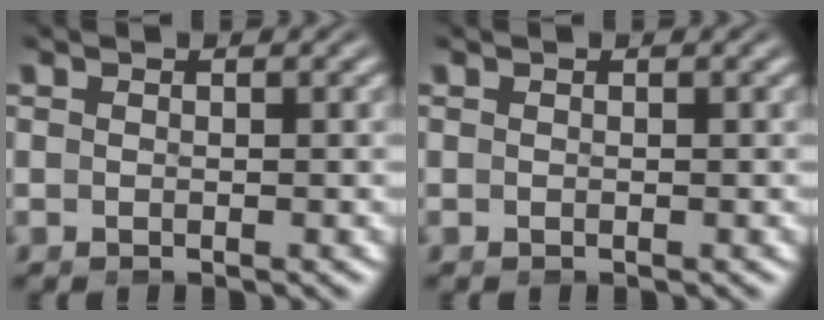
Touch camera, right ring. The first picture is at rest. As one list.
[{"total": 0.0}]